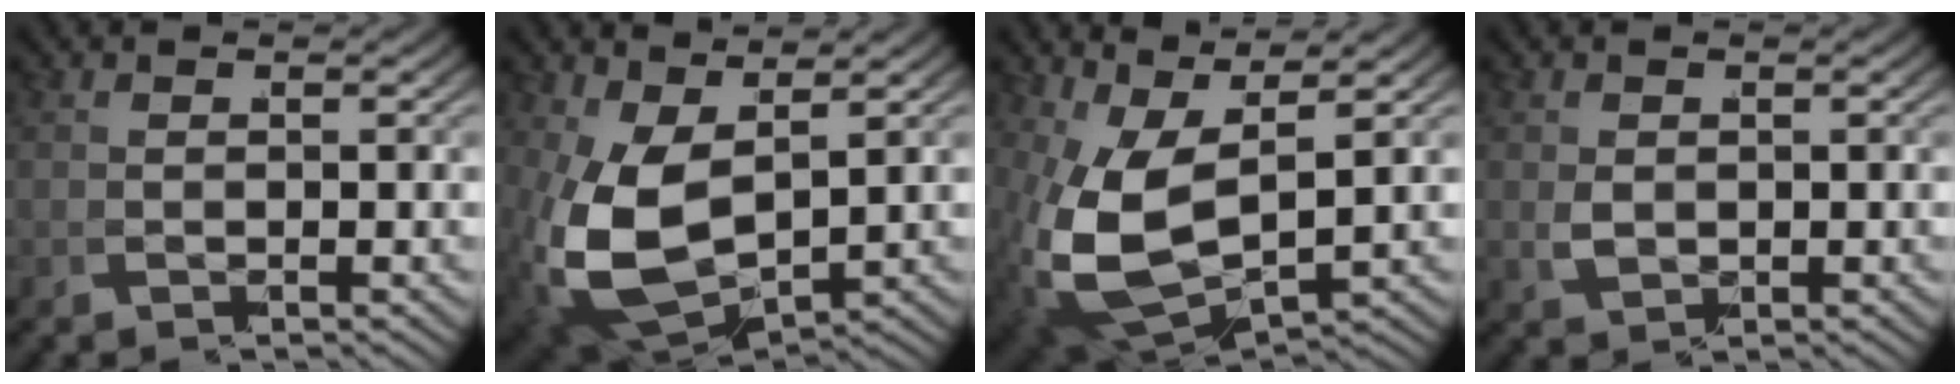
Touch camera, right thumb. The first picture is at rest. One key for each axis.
{"total": 9.5, "fx": -0.7, "fy": 6.3, "fz": 7.1, "tx": -0.204, "ty": -0.063, "tz": 0.029}
{"total": 10.5, "fx": 0.1, "fy": 6.5, "fz": 8.2, "tx": -0.216, "ty": -0.062, "tz": 0.040}
{"total": 2.0, "fx": 0.5, "fy": 1.5, "fz": 1.3, "tx": -0.038, "ty": -0.012, "tz": 0.024}